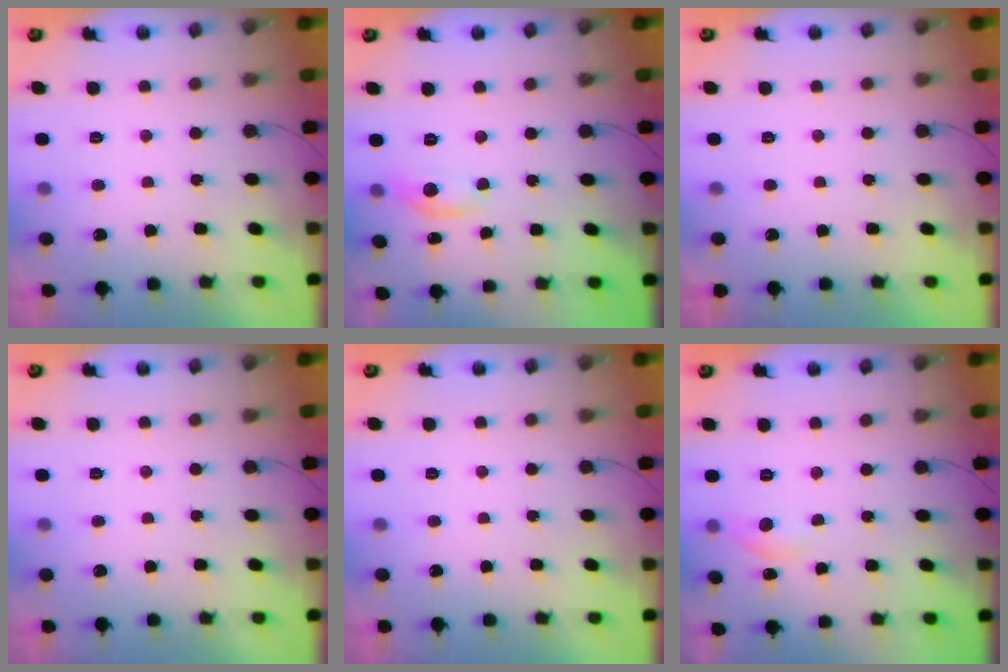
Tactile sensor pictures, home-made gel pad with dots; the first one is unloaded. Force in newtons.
{"total": 6.0, "press": 6.0, "slide": 0.4}
{"total": 0.0}
{"total": 0.0}
{"total": 0.0}
{"total": 5.2, "press": 5.1, "slide": 0.7}